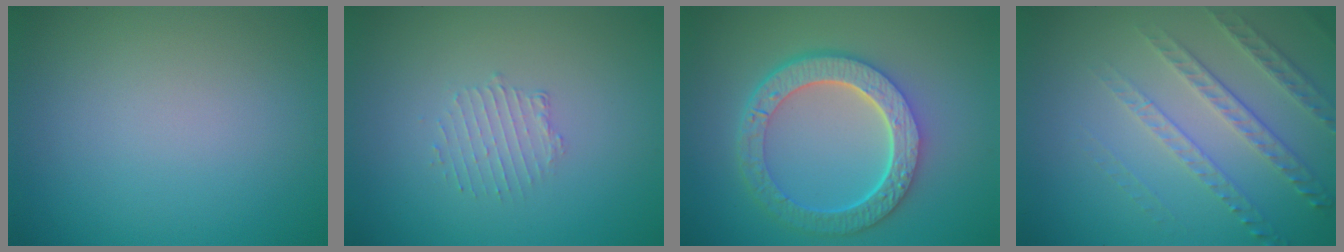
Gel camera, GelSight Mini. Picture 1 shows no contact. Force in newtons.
{"total": 1.3, "press": 0.7, "slide": 1.1}
{"total": 6.5, "press": 5.0, "slide": 4.2}
{"total": 4.0, "press": 3.1, "slide": 2.5}